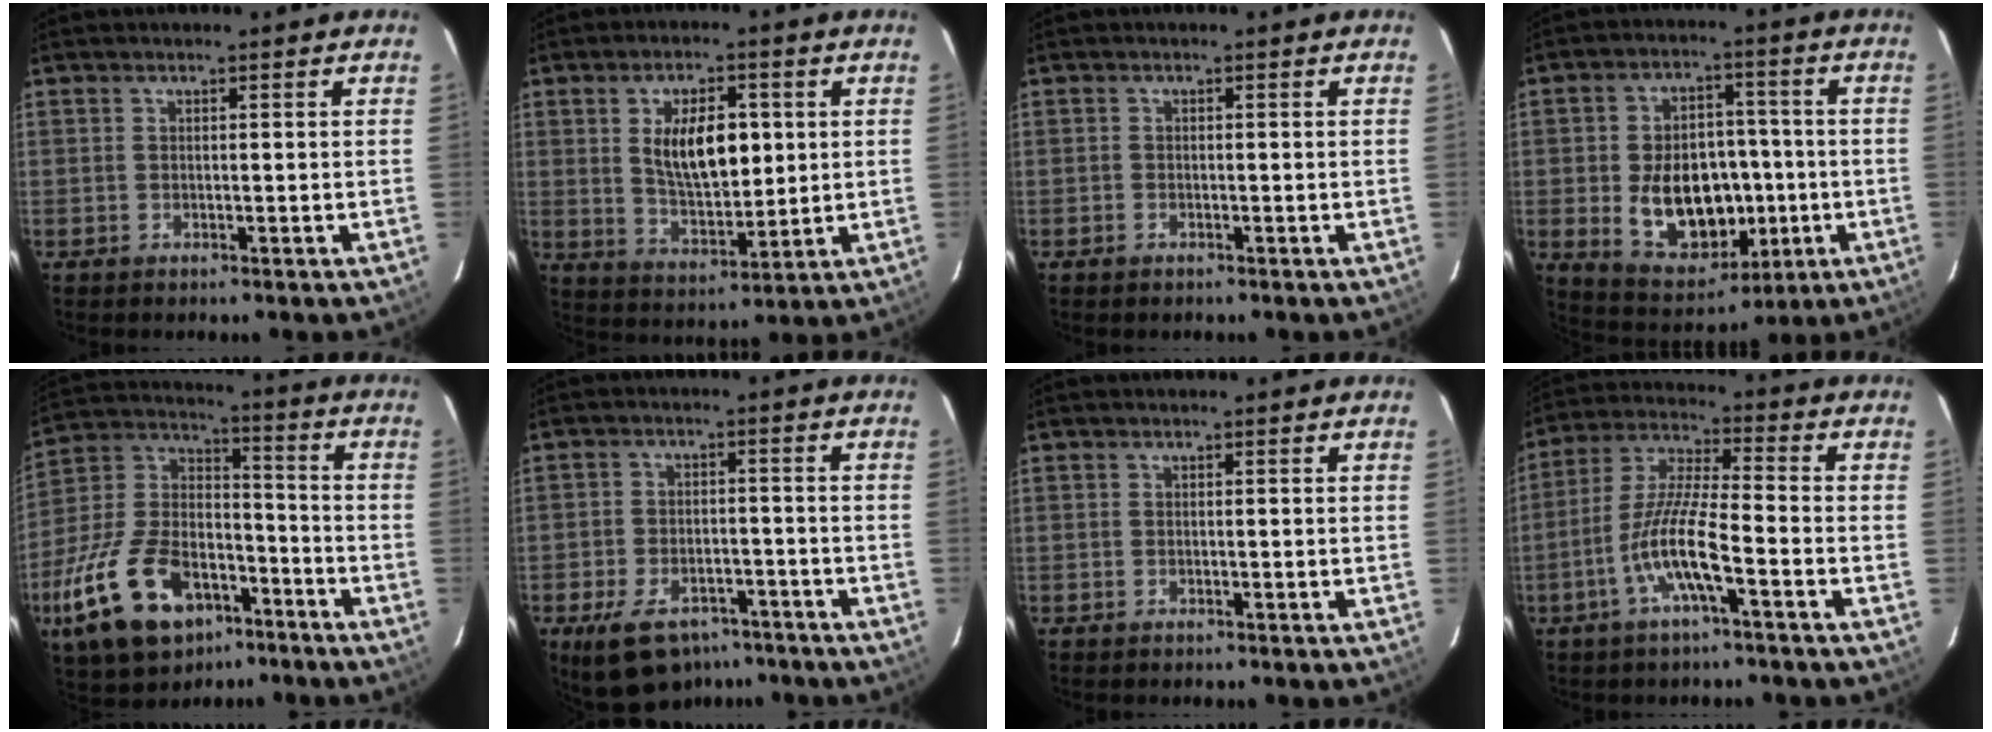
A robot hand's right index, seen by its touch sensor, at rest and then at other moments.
{"total": 11.3, "force": [2.3, 5.4, 9.6], "torque": [-0.170, 0.002, 0.049]}
{"total": 0.8, "force": [-0.6, 0.5, 0.2], "torque": [-0.005, 0.001, -0.011]}
{"total": 15.5, "force": [-2.4, 10.9, 10.8], "torque": [-0.210, 0.008, -0.010]}
{"total": 23.7, "force": [-12.9, 12.8, 15.2], "torque": [-0.323, 0.004, -0.215]}
{"total": 12.9, "force": [-8.6, 7.4, 6.3], "torque": [-0.148, 0.001, -0.125]}
{"total": 0.0}
{"total": 10.2, "force": [-4.5, 1.0, 9.1], "torque": [-0.195, 0.001, -0.088]}